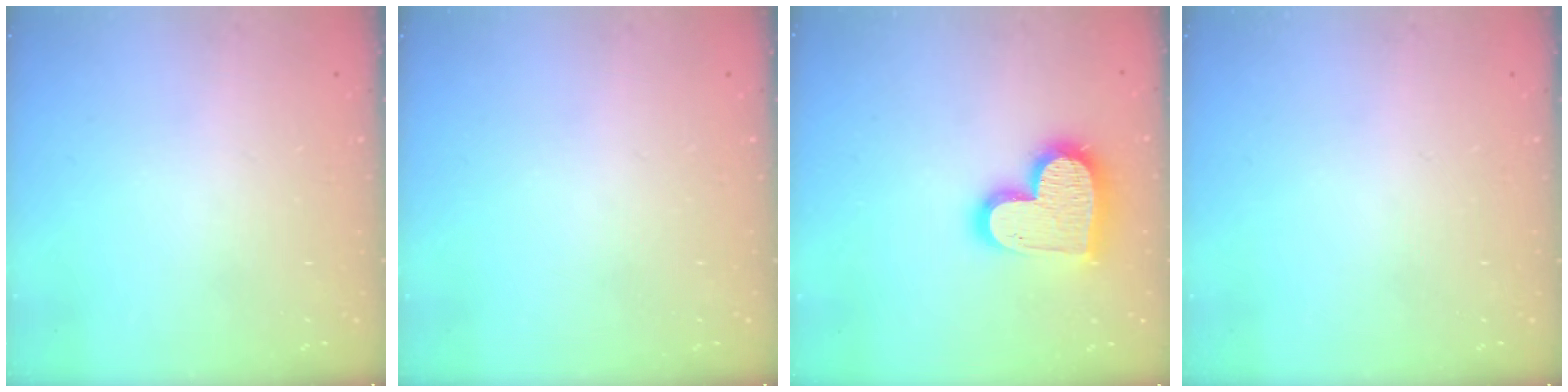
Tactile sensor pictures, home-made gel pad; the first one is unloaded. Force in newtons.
{"total": 0.0}
{"total": 17.5, "press": 17.4, "slide": 1.6}
{"total": 0.0}